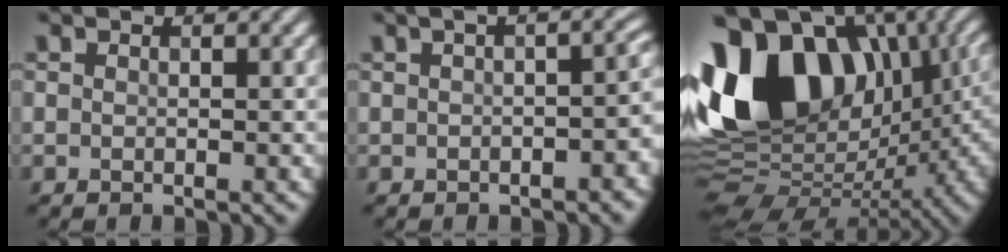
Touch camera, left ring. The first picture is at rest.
{"total": 5.4, "force": [-0.2, 2.3, 4.8], "torque": [-0.034, 0.010, 0.001]}
{"total": 17.4, "force": [3.2, 12.0, 12.2], "torque": [-0.222, 0.033, 0.044]}